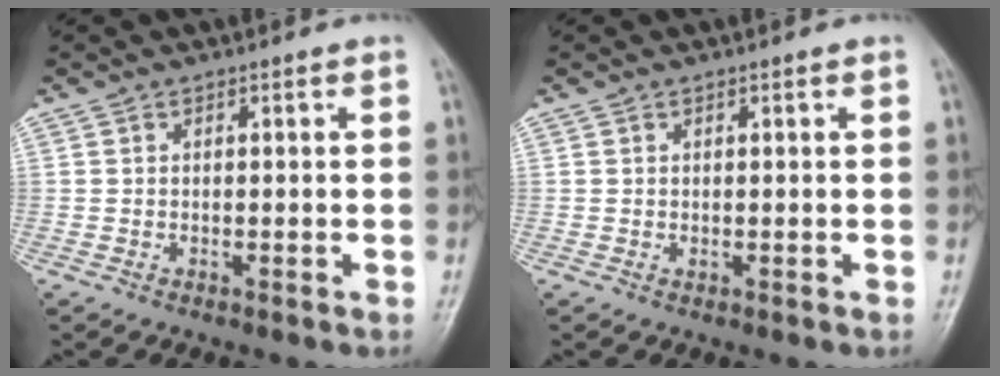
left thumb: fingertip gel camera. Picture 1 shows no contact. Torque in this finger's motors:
{"motor_torque": [-0.02, 0.07, 0.20, 0.12, -0.02]}